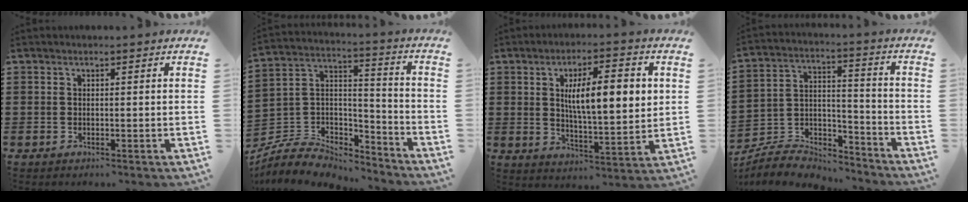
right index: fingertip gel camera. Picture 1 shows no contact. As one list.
[{"total": 6.9, "force": [-6.0, 3.1, 1.4], "torque": [-0.048, 0.001, -0.122]}, {"total": 9.9, "force": [2.2, 3.1, 9.1], "torque": [-0.160, 0.002, 0.034]}, {"total": 6.3, "force": [-5.9, 1.9, 0.9], "torque": [-0.025, 0.007, -0.119]}]